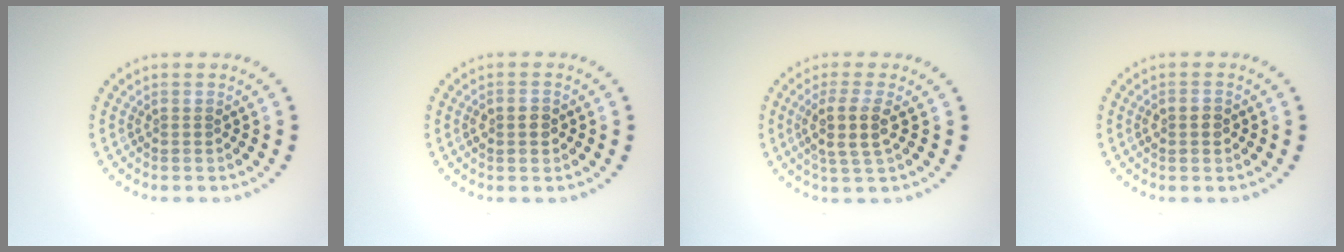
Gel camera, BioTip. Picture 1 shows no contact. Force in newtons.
{"total": 1.2, "press": 1.2, "slide": 0.2}
{"total": 3.1, "press": 2.5, "slide": 1.7}
{"total": 1.3, "press": 1.3, "slide": 0.3}